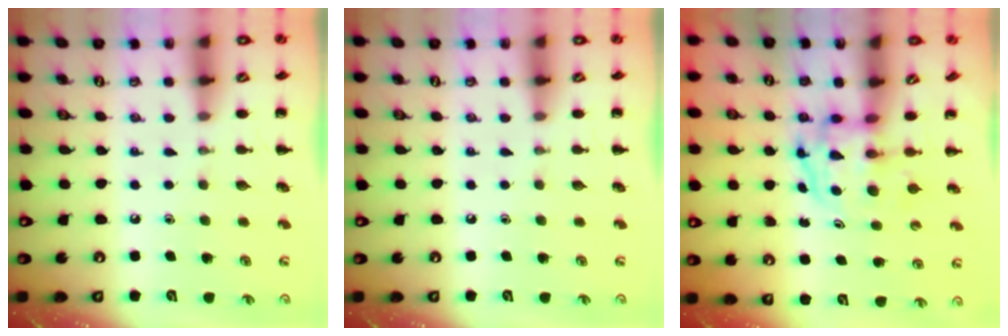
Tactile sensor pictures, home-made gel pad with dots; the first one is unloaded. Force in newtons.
{"total": 0.0}
{"total": 3.7, "press": 3.7, "slide": 0.6}